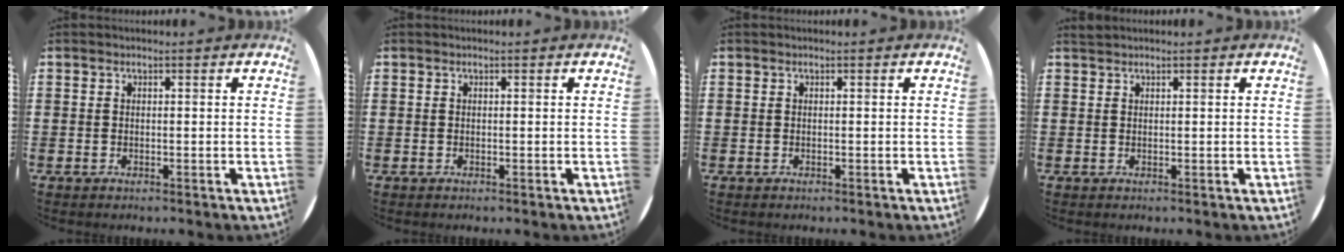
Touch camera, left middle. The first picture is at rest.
{"total": 0.0}
{"total": 0.0}
{"total": 0.5, "force": [0.5, 0.0, -0.1], "torque": [0.000, 0.001, 0.011]}